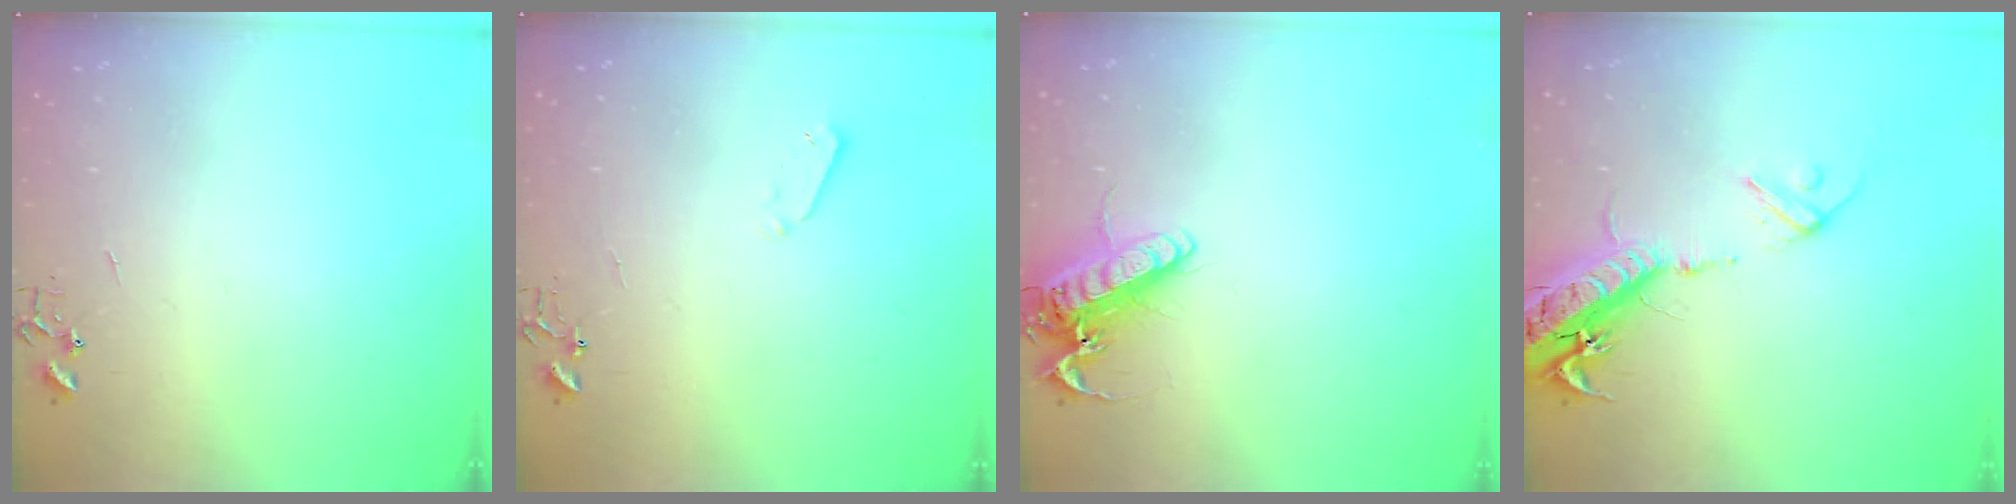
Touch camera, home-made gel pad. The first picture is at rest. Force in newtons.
{"total": 3.3, "press": 3.2, "slide": 0.7}
{"total": 14.8, "press": 14.6, "slide": 2.4}
{"total": 18.2, "press": 17.7, "slide": 4.1}